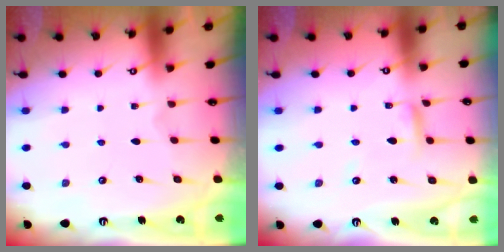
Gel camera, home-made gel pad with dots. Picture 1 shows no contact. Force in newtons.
{"total": 3.7, "press": 3.7, "slide": 0.3}